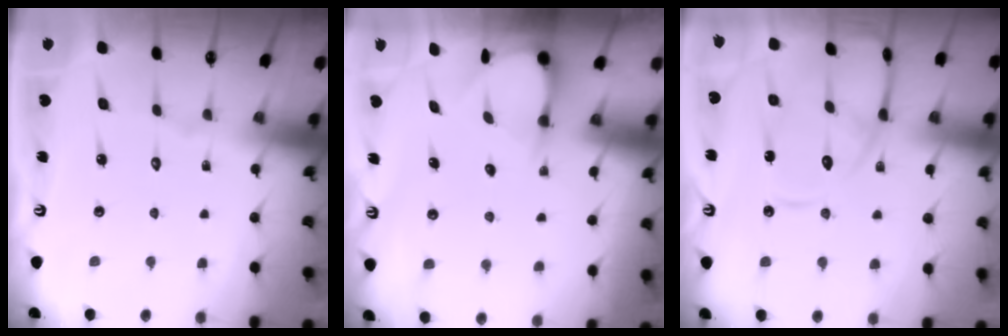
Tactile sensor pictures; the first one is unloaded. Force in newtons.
{"total": 3.4, "press": 3.4, "slide": 0.3}
{"total": 13.6, "press": 13.5, "slide": 0.8}